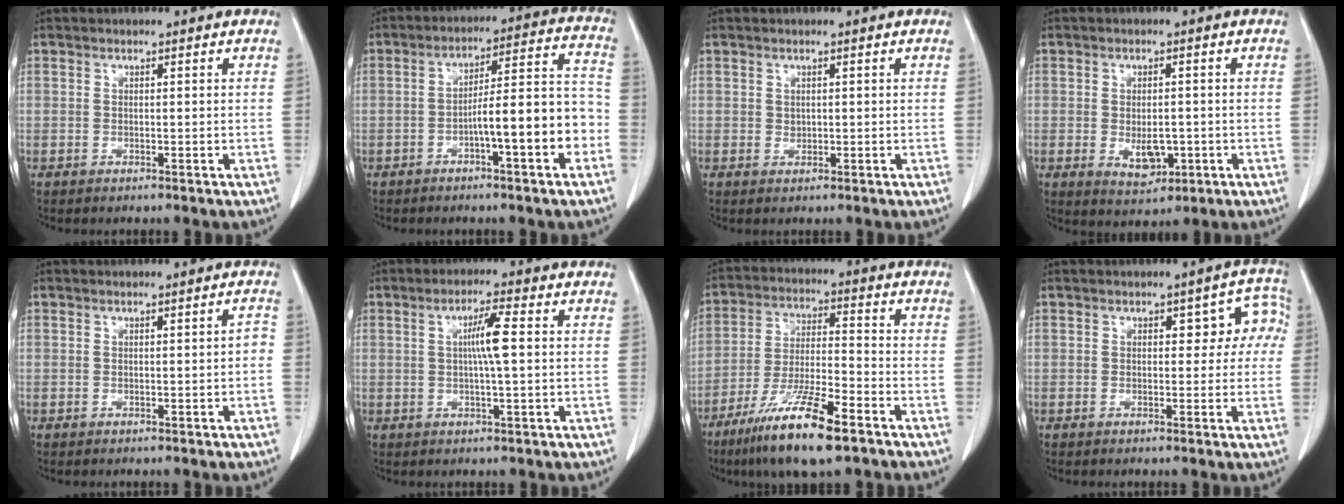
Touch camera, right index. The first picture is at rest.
{"total": 11.5, "force": [-4.0, 1.4, 10.7], "torque": [-0.152, 0.034, -0.057]}
{"total": 0.6, "force": [0.2, 0.5, 0.2], "torque": [0.000, -0.001, 0.003]}
{"total": 4.8, "force": [-1.2, 2.8, 3.8], "torque": [-0.056, -0.006, -0.004]}
{"total": 1.1, "force": [-0.4, 0.3, 1.0], "torque": [-0.007, 0.003, -0.005]}
{"total": 4.9, "force": [0.5, 0.1, 4.9], "torque": [-0.088, 0.003, 0.009]}
{"total": 13.7, "force": [-8.7, 1.7, 10.5], "torque": [-0.202, -0.031, -0.156]}
{"total": 5.6, "force": [0.8, 3.3, 4.4], "torque": [-0.032, 0.039, 0.007]}